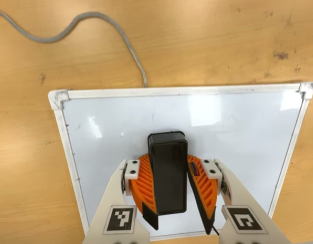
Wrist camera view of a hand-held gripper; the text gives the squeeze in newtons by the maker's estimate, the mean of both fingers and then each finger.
{"total": 14.4, "left": 16.0, "right": 12.7}